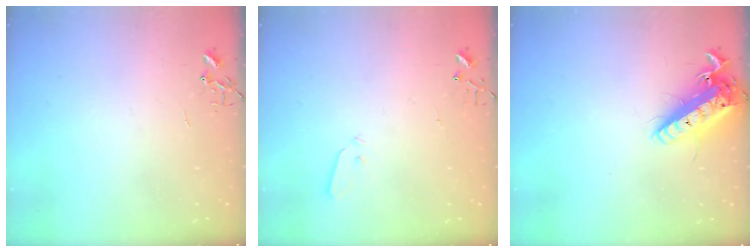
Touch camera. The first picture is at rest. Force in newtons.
{"total": 3.0, "press": 2.9, "slide": 0.7}
{"total": 15.8, "press": 15.5, "slide": 3.4}